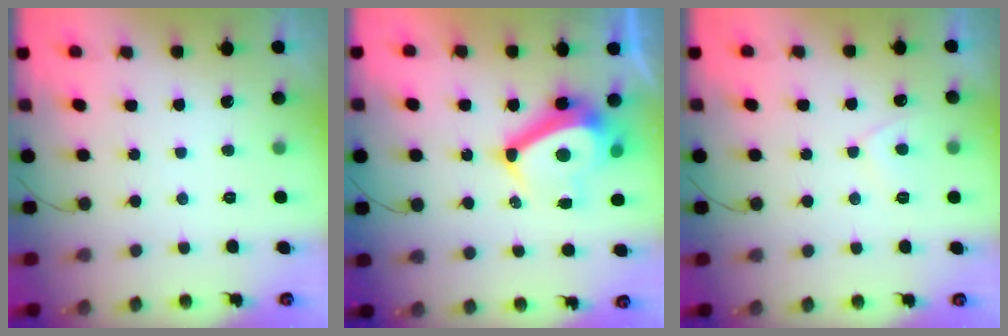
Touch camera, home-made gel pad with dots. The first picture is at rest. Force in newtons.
{"total": 13.3, "press": 12.8, "slide": 3.5}
{"total": 3.0, "press": 3.0, "slide": 0.4}